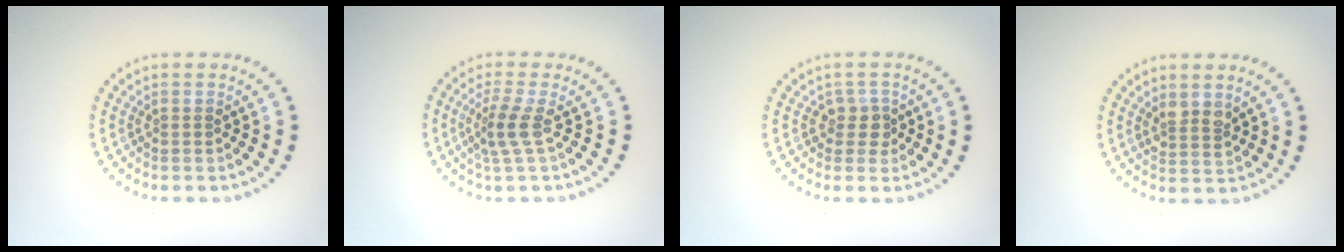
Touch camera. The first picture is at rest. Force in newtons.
{"total": 2.3, "press": 1.8, "slide": 1.5}
{"total": 1.8, "press": 1.4, "slide": 1.1}
{"total": 1.8, "press": 1.5, "slide": 1.0}